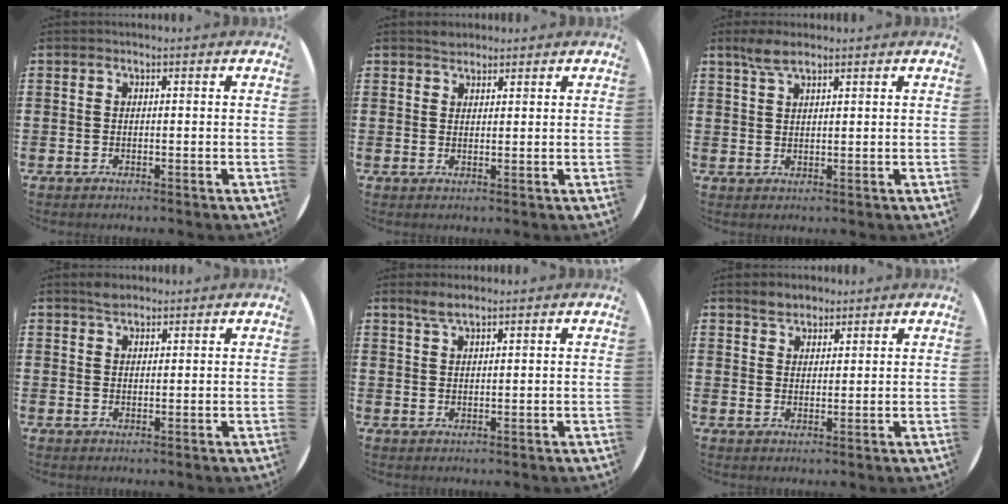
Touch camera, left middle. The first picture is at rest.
{"total": 1.6, "force": [1.5, 0.6, 0.0], "torque": [0.006, 0.000, 0.028]}
{"total": 3.4, "force": [2.5, 1.0, 2.0], "torque": [-0.045, 0.005, 0.046]}
{"total": 1.9, "force": [1.8, 0.7, 0.4], "torque": [-0.003, -0.001, 0.032]}
{"total": 2.6, "force": [2.1, 0.6, 1.4], "torque": [-0.023, 0.000, 0.035]}
{"total": 2.8, "force": [2.5, 1.2, 0.2], "torque": [-0.001, 0.002, 0.047]}